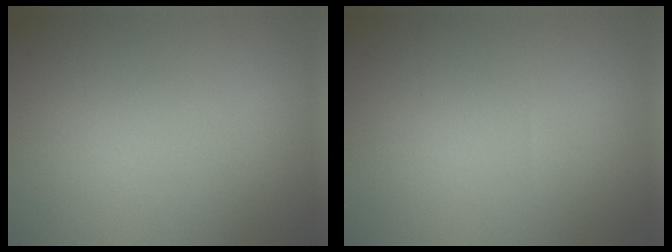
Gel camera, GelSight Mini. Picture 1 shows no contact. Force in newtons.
{"total": 0.0}